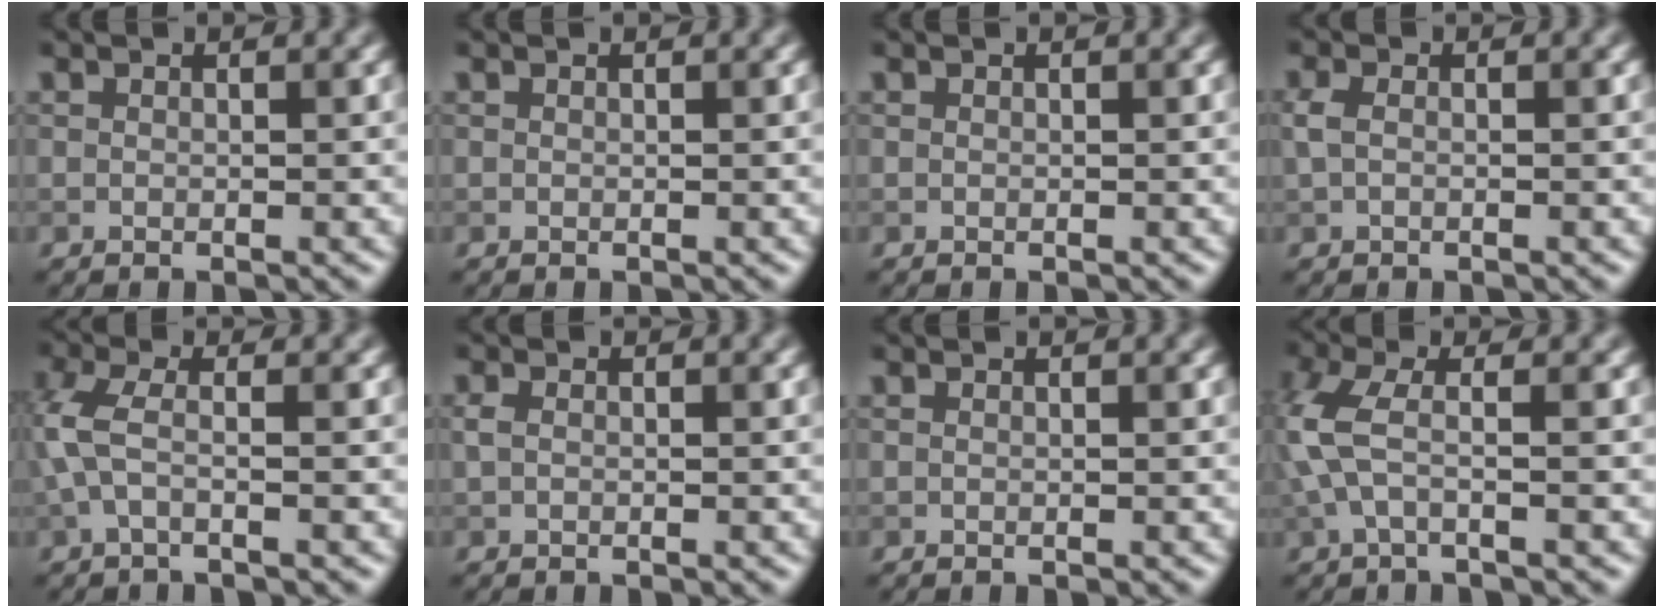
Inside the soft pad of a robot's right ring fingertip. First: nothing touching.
{"total": 0.0}
{"total": 0.0}
{"total": 1.3, "force": [-0.1, 0.8, 1.1], "torque": [-0.027, 0.004, -0.005]}
{"total": 3.0, "force": [-0.5, 0.9, 2.8], "torque": [-0.073, 0.005, -0.022]}
{"total": 0.9, "force": [-0.1, 0.6, 0.7], "torque": [-0.017, 0.002, -0.003]}
{"total": 0.0}
{"total": 3.8, "force": [-0.2, 1.1, 3.6], "torque": [-0.097, 0.007, -0.013]}